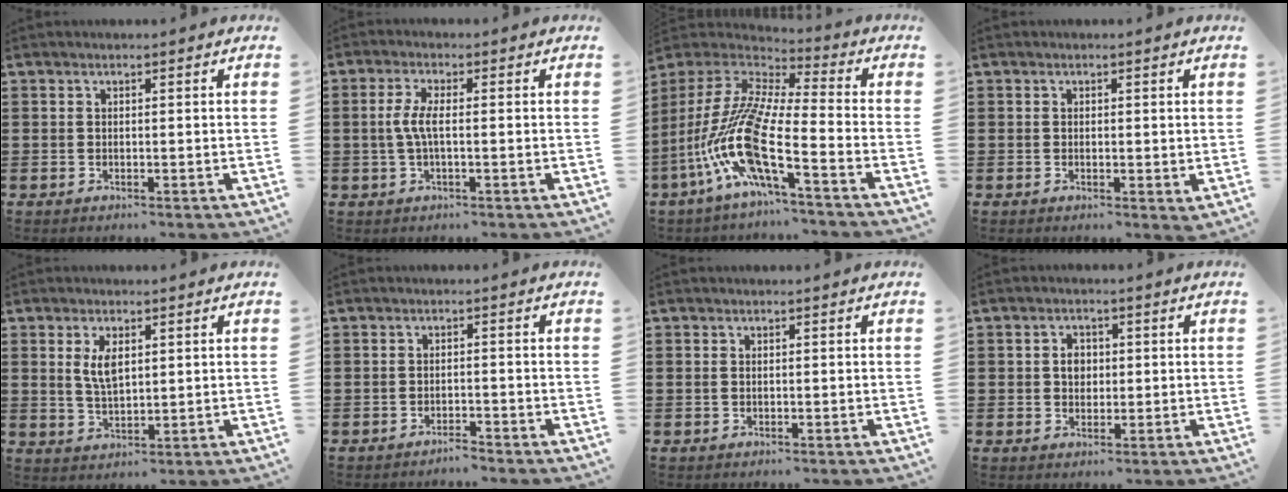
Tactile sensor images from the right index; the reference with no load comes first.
{"total": 4.0, "force": [-0.3, 1.0, 3.8], "torque": [-0.092, -0.005, -0.015]}
{"total": 14.3, "force": [-6.8, 2.6, 12.3], "torque": [-0.285, -0.022, -0.143]}
{"total": 0.7, "force": [0.1, 0.3, 0.6], "torque": [-0.014, 0.001, 0.001]}
{"total": 4.2, "force": [1.4, 1.8, 3.5], "torque": [-0.068, 0.004, 0.021]}
{"total": 1.6, "force": [-1.6, 0.0, 0.2], "torque": [-0.008, 0.003, -0.034]}
{"total": 0.5, "force": [0.0, 0.3, 0.4], "torque": [-0.010, 0.000, 0.000]}
{"total": 2.6, "force": [0.2, 2.0, 1.6], "torque": [-0.029, 0.006, 0.001]}